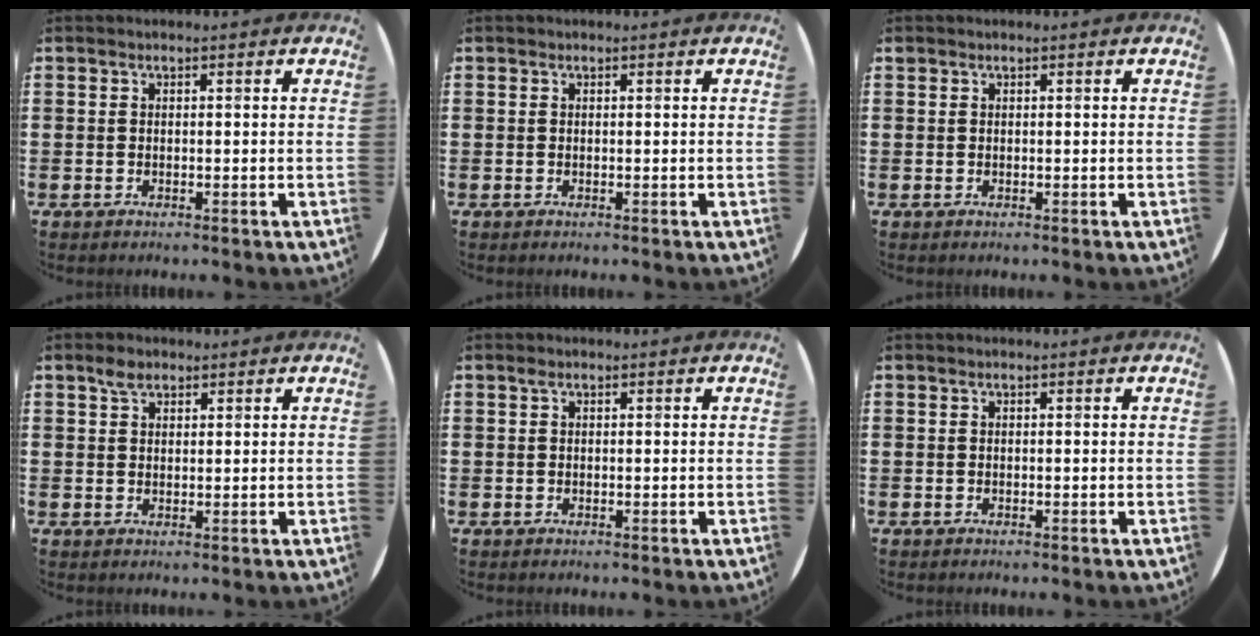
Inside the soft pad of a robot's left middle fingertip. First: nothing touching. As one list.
[{"total": 0.0}, {"total": 0.0}, {"total": 2.2, "force": [1.7, 1.2, 0.9], "torque": [-0.011, 0.004, 0.029]}, {"total": 0.6, "force": [0.3, 0.4, 0.2], "torque": [-0.004, 0.003, 0.007]}, {"total": 0.0}]